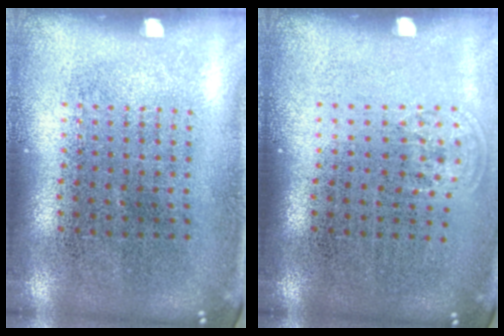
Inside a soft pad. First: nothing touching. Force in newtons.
{"total": 0.8, "press": 0.6, "slide": 0.5}